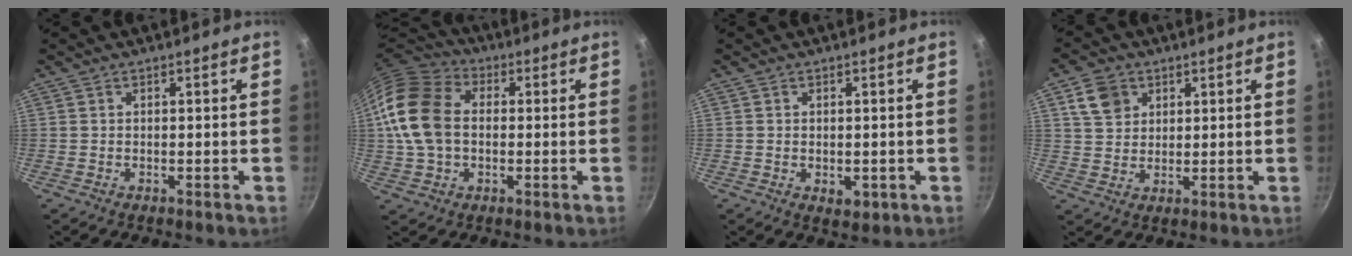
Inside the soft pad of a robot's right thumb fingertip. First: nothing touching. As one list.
[{"total": 15.4, "force": [0.7, 11.1, 10.6], "torque": [-0.193, 0.021, 0.000]}, {"total": 2.8, "force": [-0.5, 1.8, 2.1], "torque": [-0.032, -0.009, -0.006]}, {"total": 6.4, "force": [2.8, 5.0, 2.8], "torque": [-0.031, 0.000, 0.053]}]